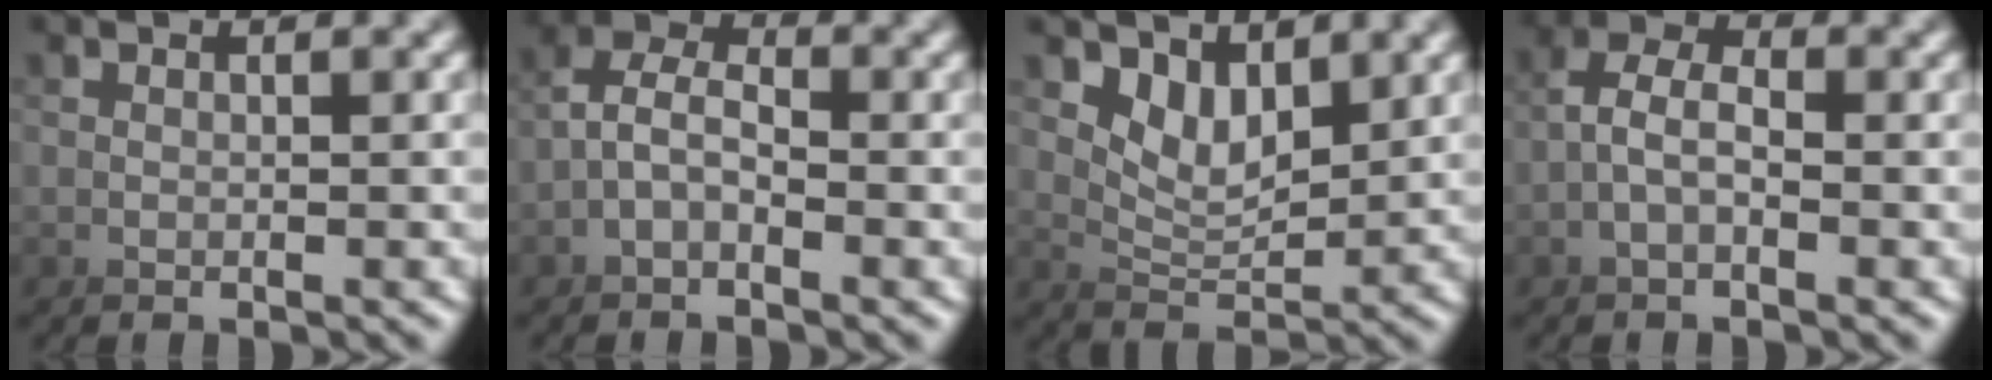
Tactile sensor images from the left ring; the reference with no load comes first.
{"total": 4.2, "force": [-2.7, 3.2, -0.7], "torque": [-0.024, -0.005, -0.057]}
{"total": 5.3, "force": [4.4, -1.1, -2.7], "torque": [0.008, 0.025, 0.052]}
{"total": 3.3, "force": [-2.3, 2.3, 0.0], "torque": [-0.045, -0.005, -0.048]}